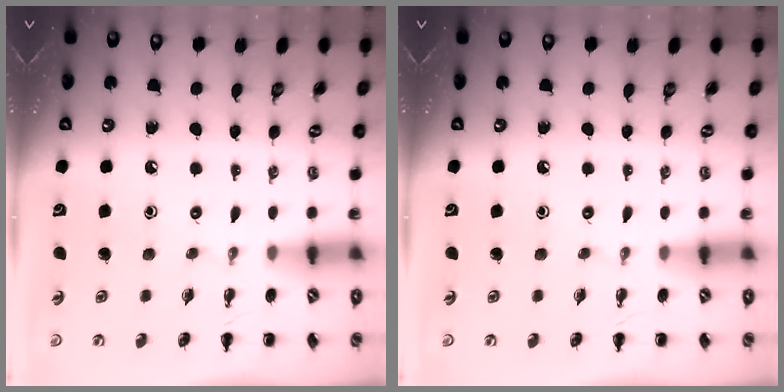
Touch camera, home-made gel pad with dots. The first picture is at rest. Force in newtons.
{"total": 0.0}